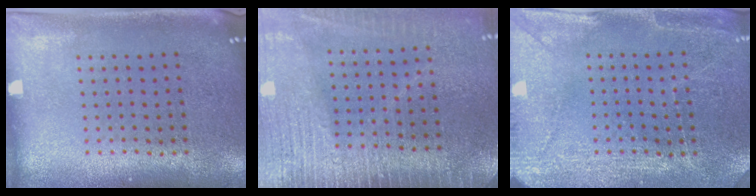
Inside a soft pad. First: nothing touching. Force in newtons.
{"total": 3.5, "press": 3.1, "slide": 1.6}
{"total": 2.8, "press": 2.8, "slide": 0.4}